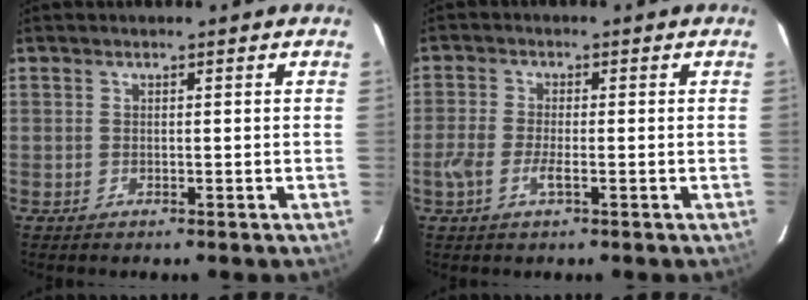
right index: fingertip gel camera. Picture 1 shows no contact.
{"total": 4.3, "force": [-1.8, 1.3, 3.7], "torque": [-0.084, -0.003, -0.039]}